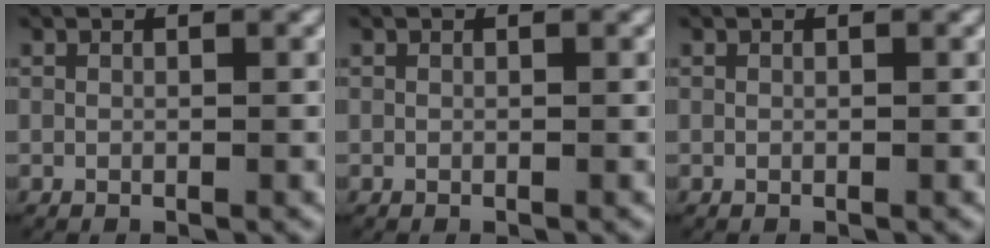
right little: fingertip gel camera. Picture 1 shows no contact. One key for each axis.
{"total": 0.0}
{"total": 0.0}